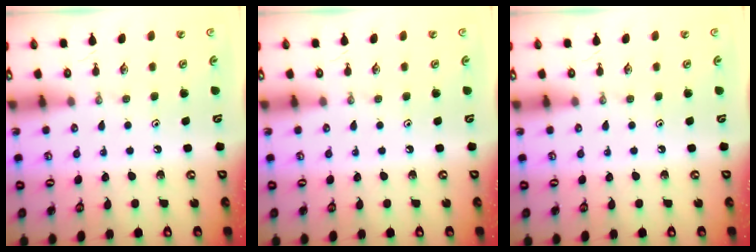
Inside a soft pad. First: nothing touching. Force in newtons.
{"total": 0.0}
{"total": 0.0}